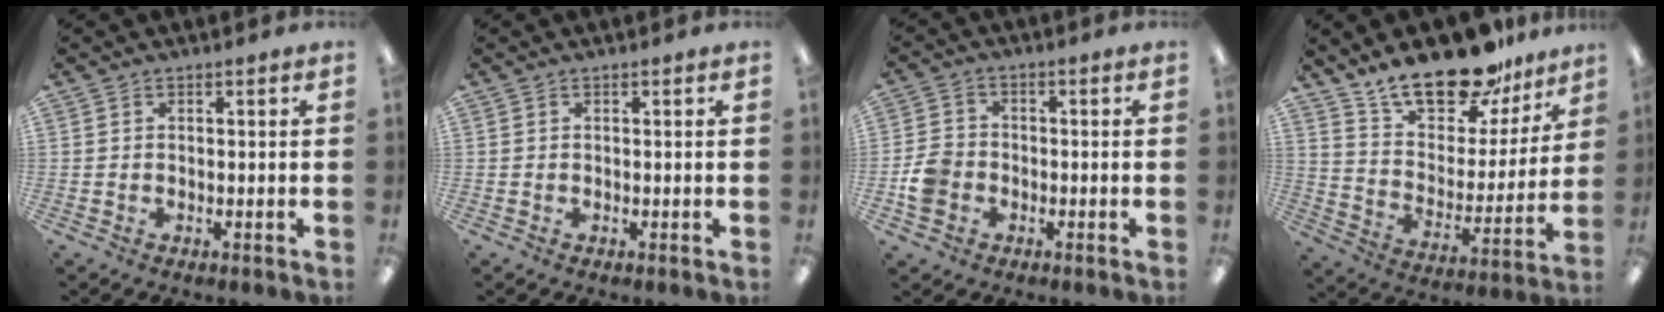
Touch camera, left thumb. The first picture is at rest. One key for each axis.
{"total": 0.0}
{"total": 5.9, "fx": -1.9, "fy": 4.8, "fz": 2.8, "tx": -0.050, "ty": 0.010, "tz": -0.035}
{"total": 19.8, "fx": 16.2, "fy": 8.2, "fz": 7.9, "tx": -0.133, "ty": -0.115, "tz": 0.286}